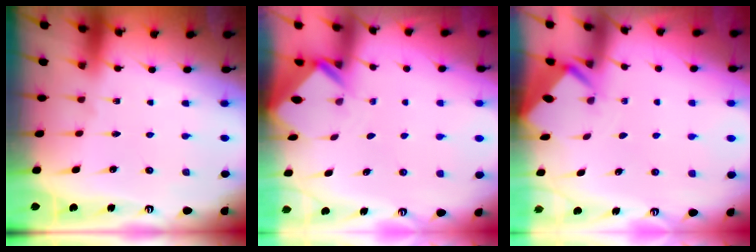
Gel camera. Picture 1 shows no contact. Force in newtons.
{"total": 2.4, "press": 2.4, "slide": 0.2}
{"total": 2.4, "press": 2.4, "slide": 0.1}